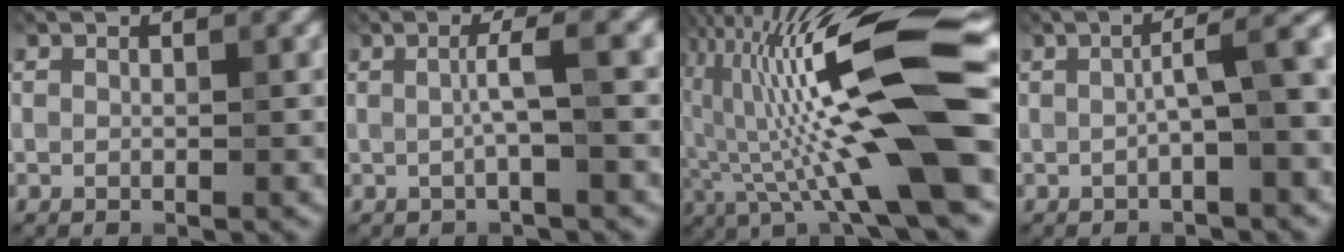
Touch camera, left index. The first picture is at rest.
{"total": 2.5, "force": [0.0, -0.1, 2.5], "torque": [-0.051, 0.011, -0.002]}
{"total": 15.2, "force": [-0.1, 2.0, 15.0], "torque": [-0.257, 0.031, -0.003]}
{"total": 4.1, "force": [-0.3, 0.5, 4.1], "torque": [-0.067, 0.021, -0.009]}